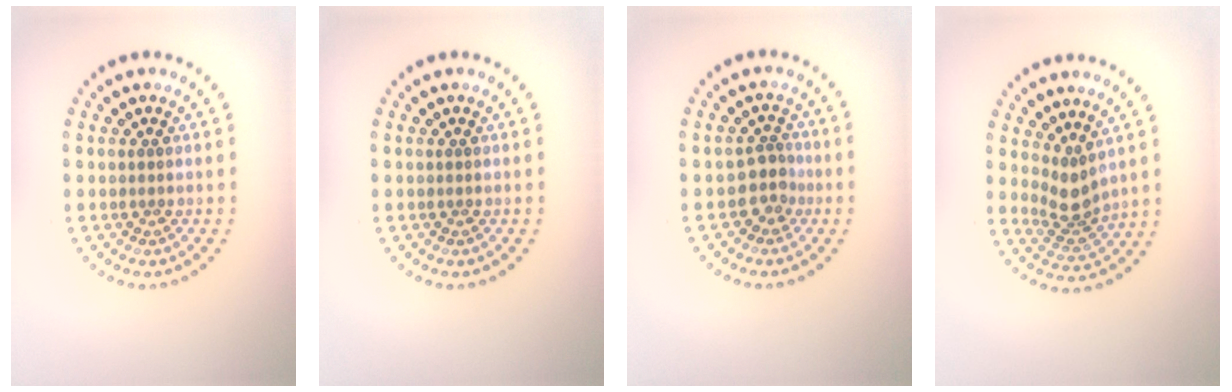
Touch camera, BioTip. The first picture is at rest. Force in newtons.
{"total": 0.0}
{"total": 2.1, "press": 1.7, "slide": 1.3}
{"total": 3.0, "press": 2.2, "slide": 2.0}